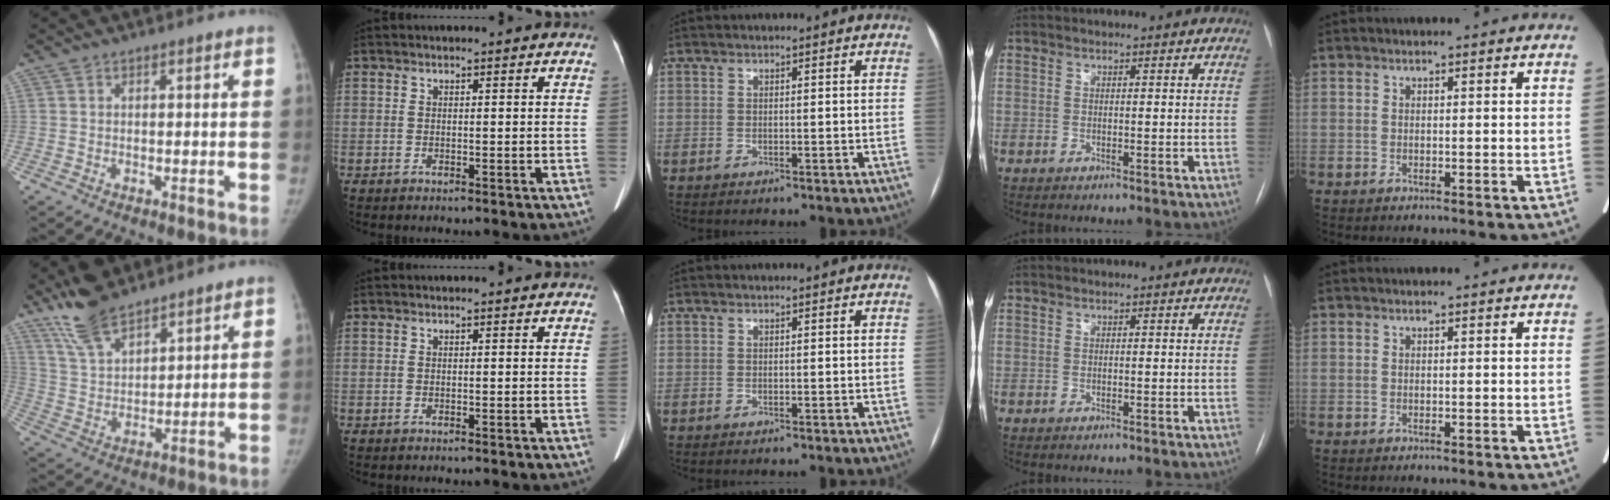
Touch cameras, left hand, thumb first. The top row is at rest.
{"thumb": {"total": 11.4, "force": [9.2, 4.0, 5.4], "torque": [-0.087, -0.038, 0.183]}}